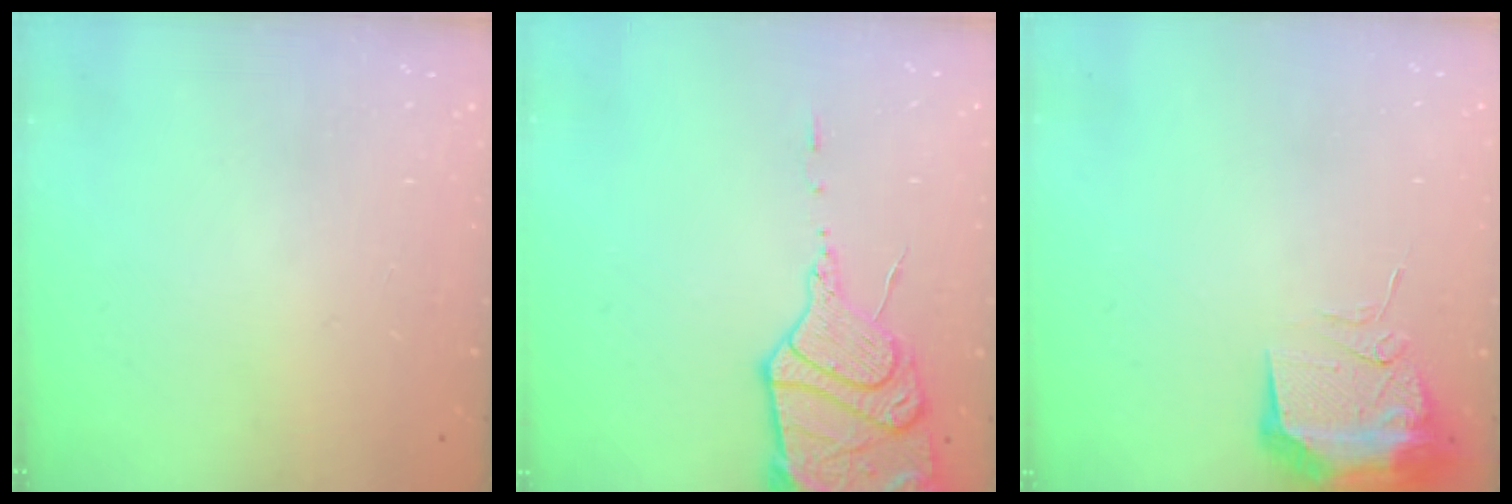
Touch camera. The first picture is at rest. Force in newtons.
{"total": 17.0, "press": 16.9, "slide": 1.6}
{"total": 11.4, "press": 11.2, "slide": 1.9}